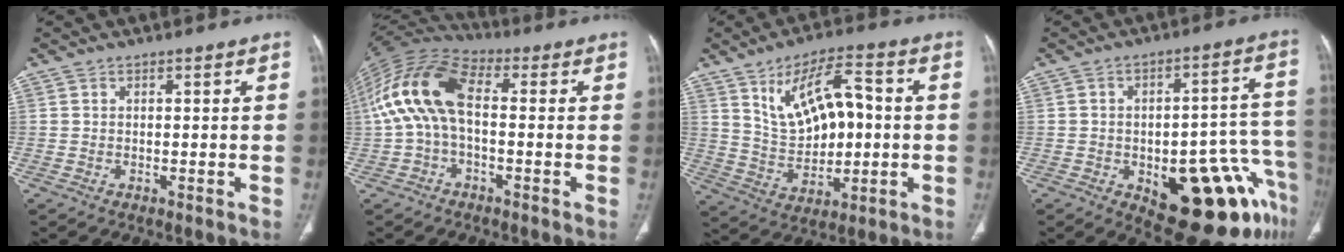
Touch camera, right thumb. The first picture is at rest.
{"total": 14.3, "force": [0.2, 7.4, 12.2], "torque": [-0.250, 0.041, -0.007]}
{"total": 14.2, "force": [2.7, 7.6, 11.7], "torque": [-0.170, 0.008, 0.055]}
{"total": 21.3, "force": [-9.4, 8.5, 17.1], "torque": [-0.150, 0.064, -0.108]}